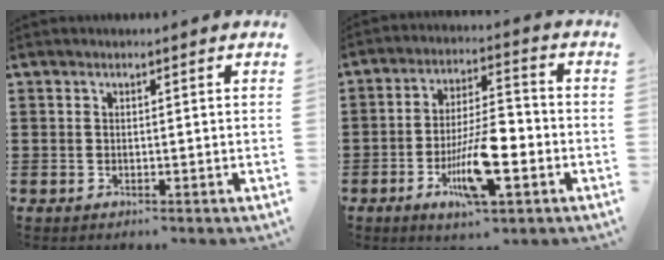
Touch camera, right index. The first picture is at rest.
{"total": 11.4, "force": [-4.1, 3.7, 10.0], "torque": [-0.183, -0.002, -0.073]}